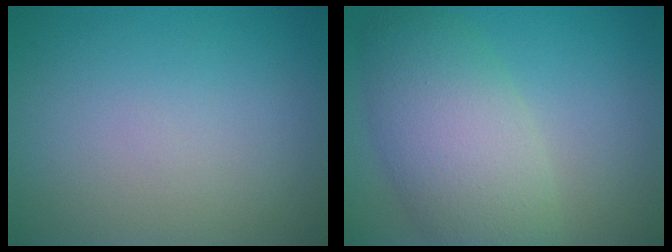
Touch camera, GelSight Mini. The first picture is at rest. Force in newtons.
{"total": 7.5, "press": 7.4, "slide": 0.4}